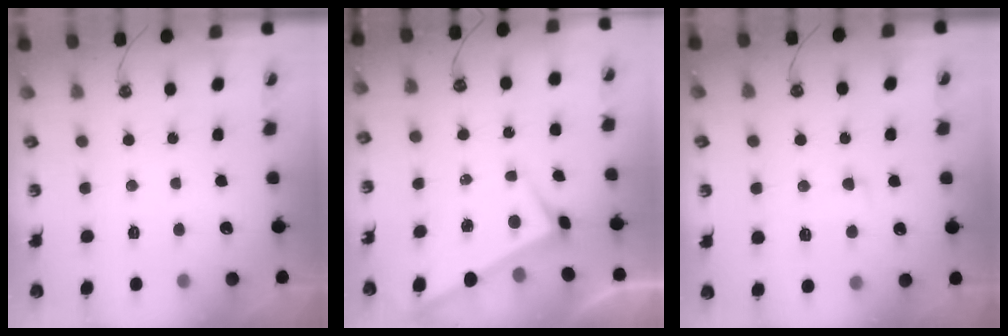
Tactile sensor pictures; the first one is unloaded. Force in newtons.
{"total": 2.9, "press": 2.9, "slide": 0.4}
{"total": 1.7, "press": 1.4, "slide": 0.9}